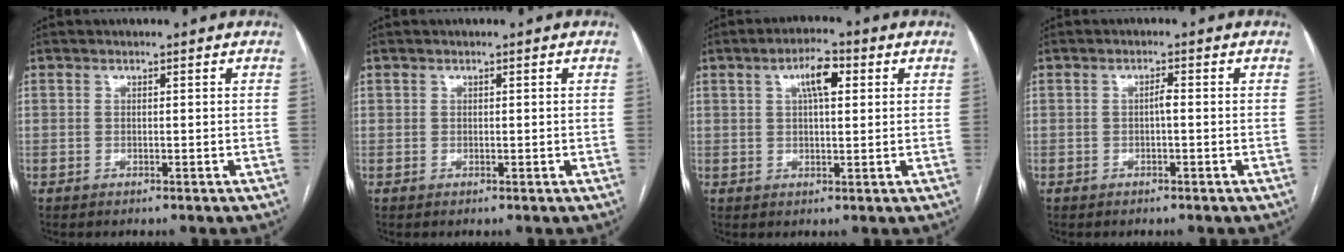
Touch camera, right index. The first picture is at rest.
{"total": 0.0}
{"total": 5.4, "force": [2.0, 1.6, 4.8], "torque": [-0.086, 0.014, 0.033]}
{"total": 1.2, "force": [-0.2, 0.2, 1.2], "torque": [-0.020, 0.003, -0.003]}